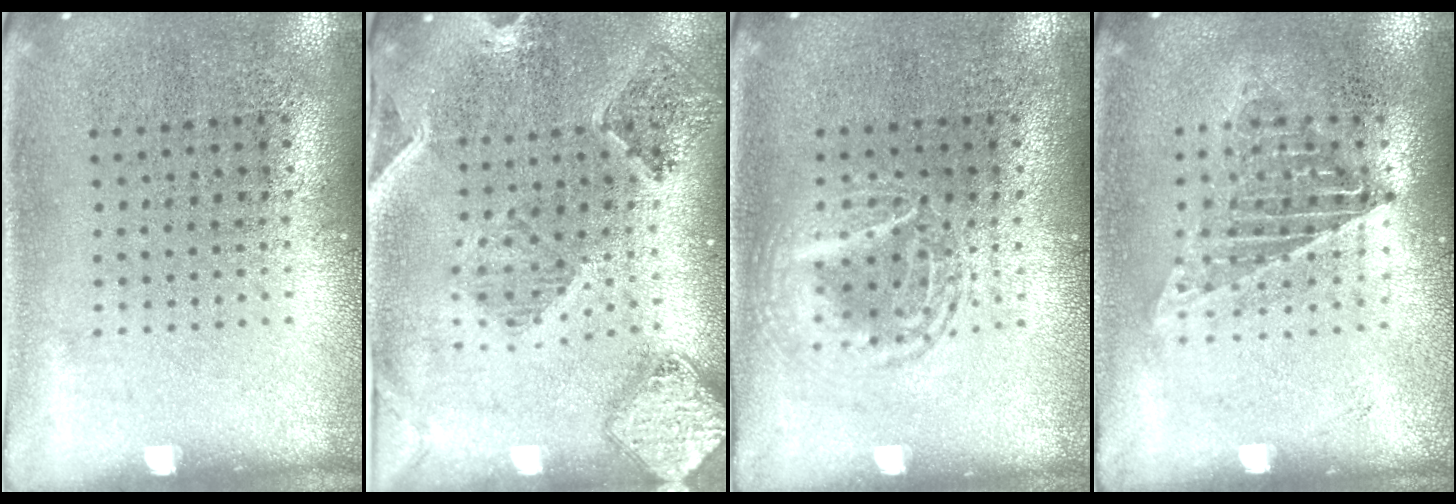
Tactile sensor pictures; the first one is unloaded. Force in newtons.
{"total": 1.5, "press": 1.4, "slide": 0.4}
{"total": 1.4, "press": 1.4, "slide": 0.1}
{"total": 1.2, "press": 1.1, "slide": 0.4}